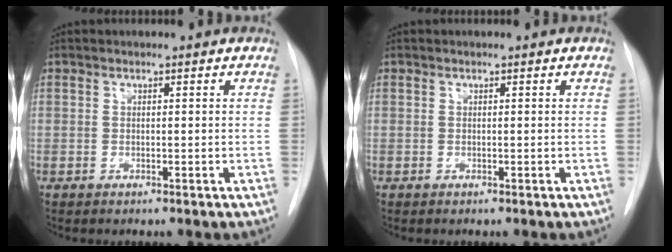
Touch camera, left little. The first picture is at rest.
{"total": 0.0}